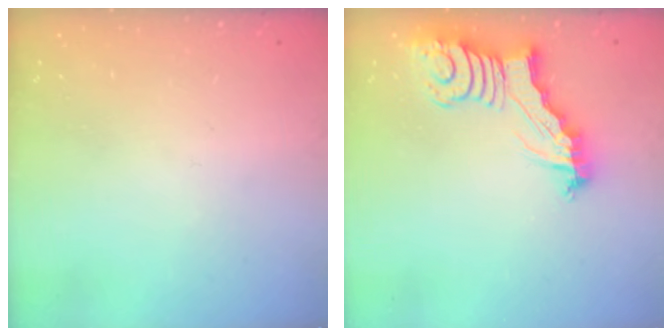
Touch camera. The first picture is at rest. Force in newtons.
{"total": 6.1, "press": 6.1, "slide": 0.6}